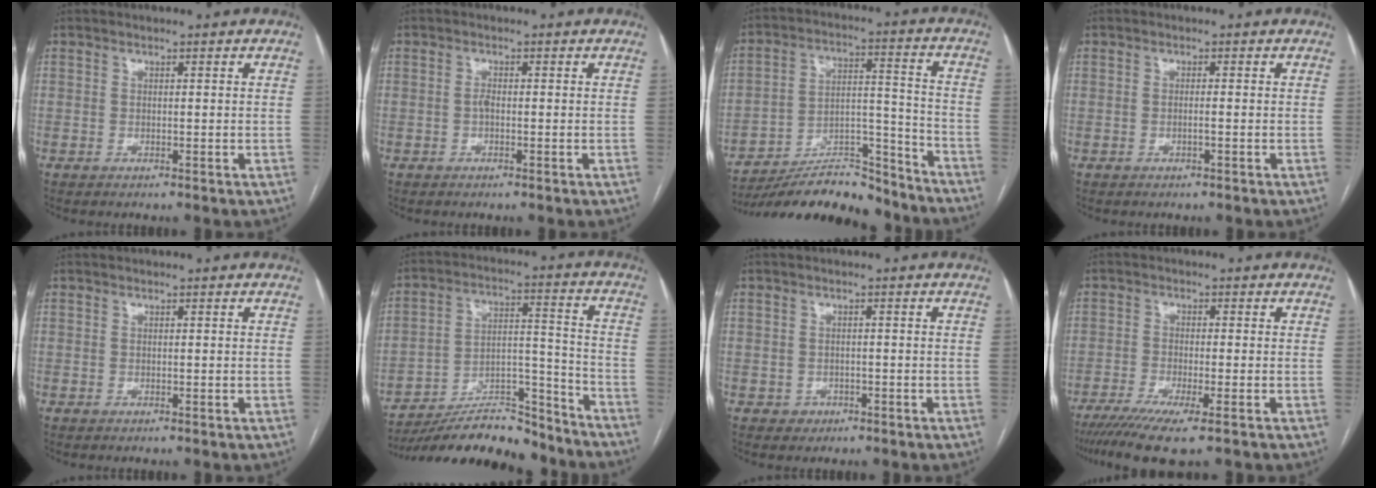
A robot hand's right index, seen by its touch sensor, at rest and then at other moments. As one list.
[{"total": 0.9, "force": [-0.3, 0.3, 0.9], "torque": [-0.018, 0.002, -0.006]}, {"total": 18.4, "force": [-17.2, 3.9, 5.3], "torque": [-0.095, 0.034, -0.272]}, {"total": 0.9, "force": [-0.3, -0.1, 0.8], "torque": [-0.015, 0.001, -0.005]}, {"total": 0.0}, {"total": 19.2, "force": [-17.7, 4.3, 5.9], "torque": [-0.102, 0.033, -0.281]}, {"total": 1.3, "force": [-0.6, 1.1, 0.1], "torque": [-0.001, 0.005, -0.006]}, {"total": 8.9, "force": [-6.2, 0.4, 6.3], "torque": [-0.102, -0.019, -0.100]}]